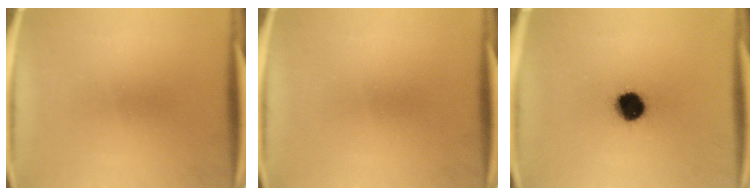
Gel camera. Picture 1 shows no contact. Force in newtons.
{"total": 0.0}
{"total": 10.0}